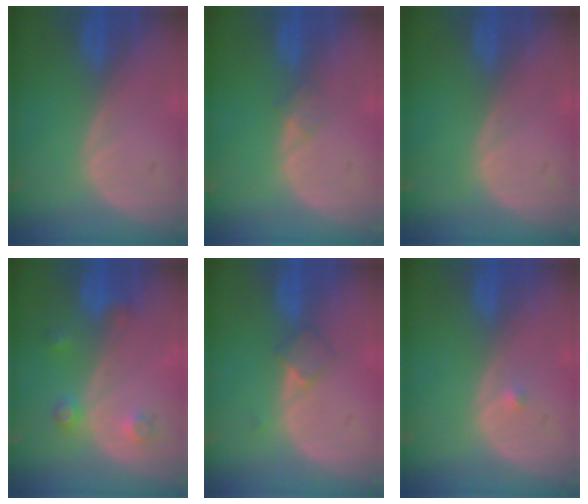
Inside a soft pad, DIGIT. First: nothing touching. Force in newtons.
{"total": 1.1, "press": 1.0, "slide": 0.1}
{"total": 0.0}
{"total": 3.6, "press": 3.4, "slide": 1.3}
{"total": 2.7, "press": 2.4, "slide": 1.1}
{"total": 0.7, "press": 0.5, "slide": 0.4}